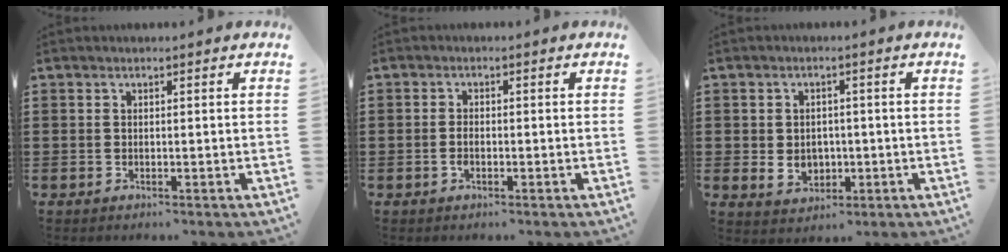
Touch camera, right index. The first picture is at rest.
{"total": 1.5, "force": [-0.5, 0.7, 1.3], "torque": [-0.027, -0.003, -0.009]}
{"total": 3.7, "force": [-0.3, 3.1, 2.0], "torque": [-0.039, 0.005, -0.009]}